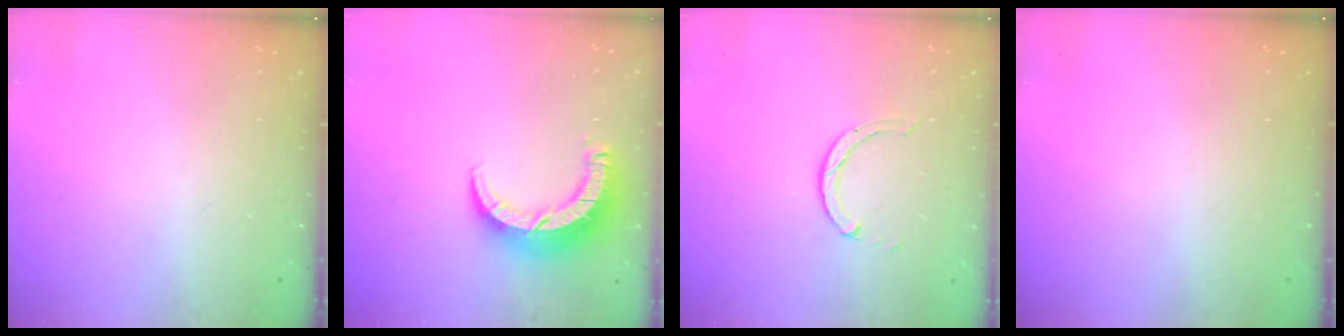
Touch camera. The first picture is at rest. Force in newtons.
{"total": 9.9, "press": 9.8, "slide": 1.0}
{"total": 3.2, "press": 3.1, "slide": 0.4}
{"total": 0.0}